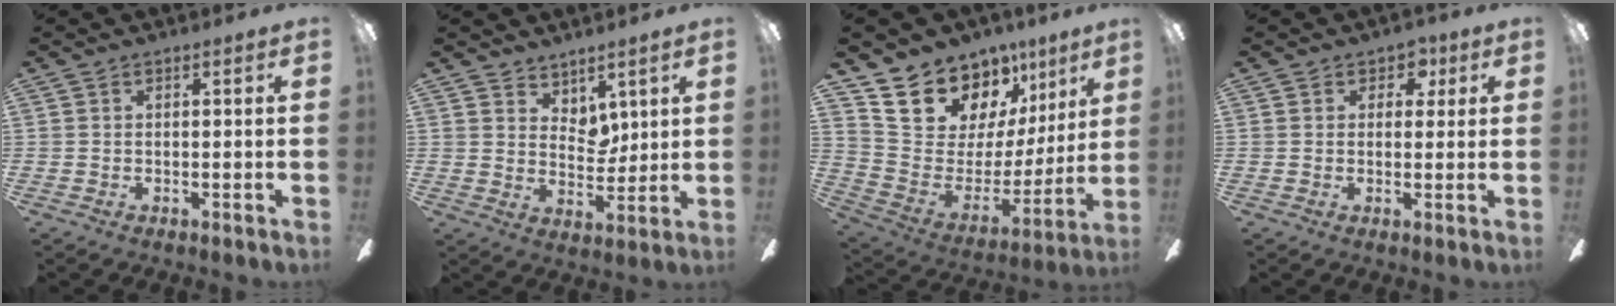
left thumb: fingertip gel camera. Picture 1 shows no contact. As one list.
[{"total": 5.4, "force": [3.9, 3.5, 1.5], "torque": [-0.022, -0.024, 0.072]}, {"total": 18.5, "force": [13.6, 11.0, 5.8], "torque": [-0.104, -0.101, 0.264]}, {"total": 4.1, "force": [2.0, 3.1, 1.8], "torque": [-0.010, -0.003, 0.029]}]